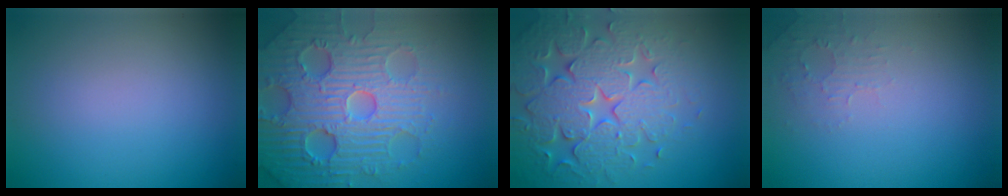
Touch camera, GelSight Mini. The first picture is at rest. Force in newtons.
{"total": 7.6, "press": 7.4, "slide": 1.5}
{"total": 7.6, "press": 7.5, "slide": 1.6}
{"total": 1.6, "press": 1.6, "slide": 0.4}